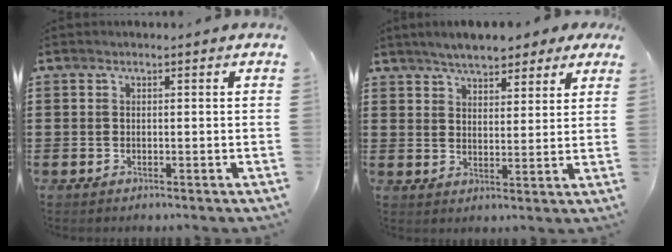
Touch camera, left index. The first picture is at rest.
{"total": 5.2, "force": [4.7, 1.6, 1.7], "torque": [-0.051, -0.001, 0.085]}